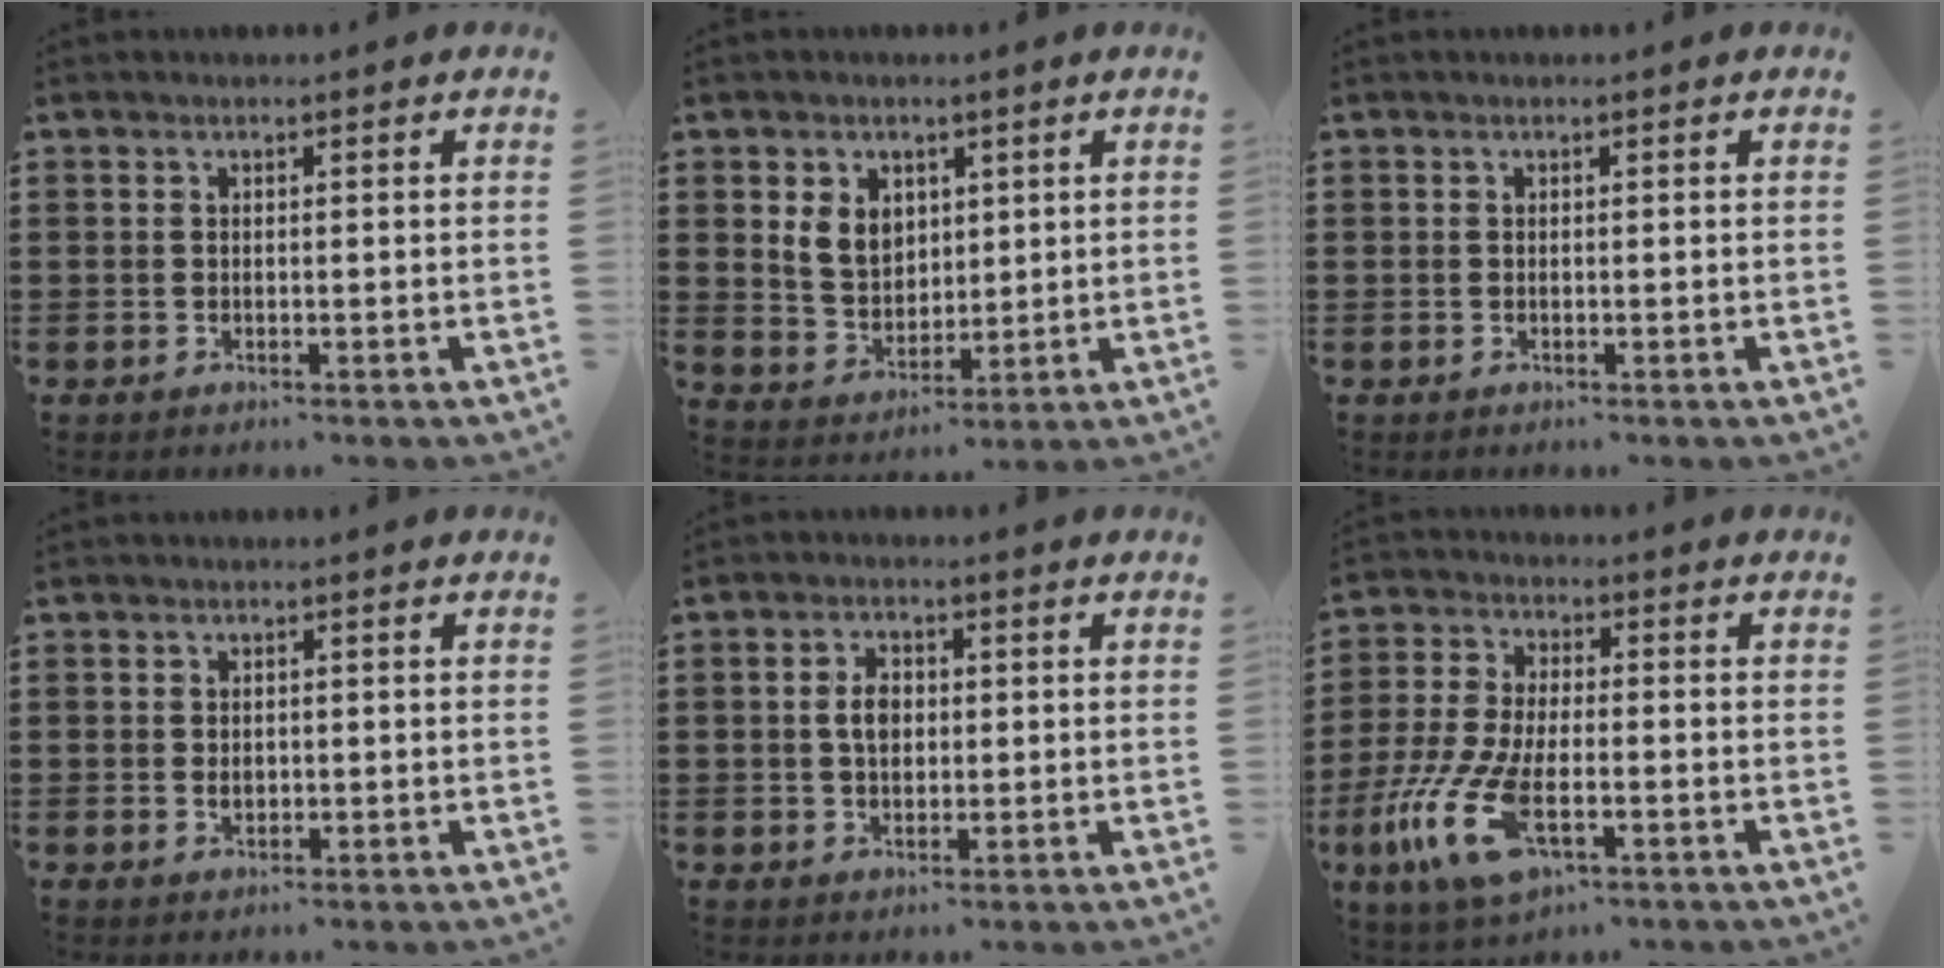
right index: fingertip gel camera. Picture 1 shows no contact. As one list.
[{"total": 5.8, "force": [2.2, 4.7, 2.7], "torque": [-0.072, 0.015, 0.042]}, {"total": 0.0}, {"total": 1.3, "force": [0.0, 0.8, 1.0], "torque": [-0.021, 0.003, 0.000]}, {"total": 3.8, "force": [0.3, 2.4, 3.0], "torque": [-0.054, 0.007, 0.001]}, {"total": 11.7, "force": [-4.7, 4.9, 9.6], "torque": [-0.229, -0.015, -0.088]}]